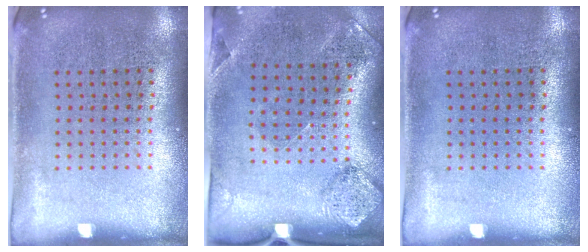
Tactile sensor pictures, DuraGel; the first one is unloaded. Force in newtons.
{"total": 1.7, "press": 1.3, "slide": 1.2}
{"total": 0.0}